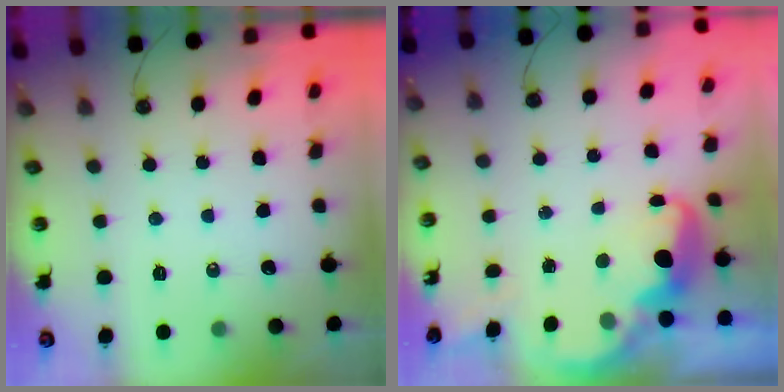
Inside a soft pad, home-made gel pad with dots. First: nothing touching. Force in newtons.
{"total": 3.2, "press": 3.2, "slide": 0.6}